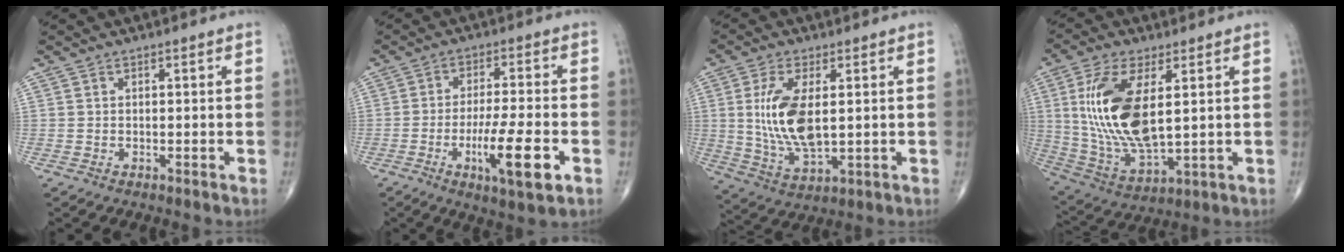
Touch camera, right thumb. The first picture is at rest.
{"total": 11.5, "force": [-4.0, 2.2, 10.5], "torque": [-0.186, 0.001, -0.066]}
{"total": 12.3, "force": [1.6, 5.6, 10.8], "torque": [-0.220, -0.016, 0.040]}
{"total": 17.8, "force": [3.4, 7.9, 15.6], "torque": [-0.318, -0.021, 0.077]}